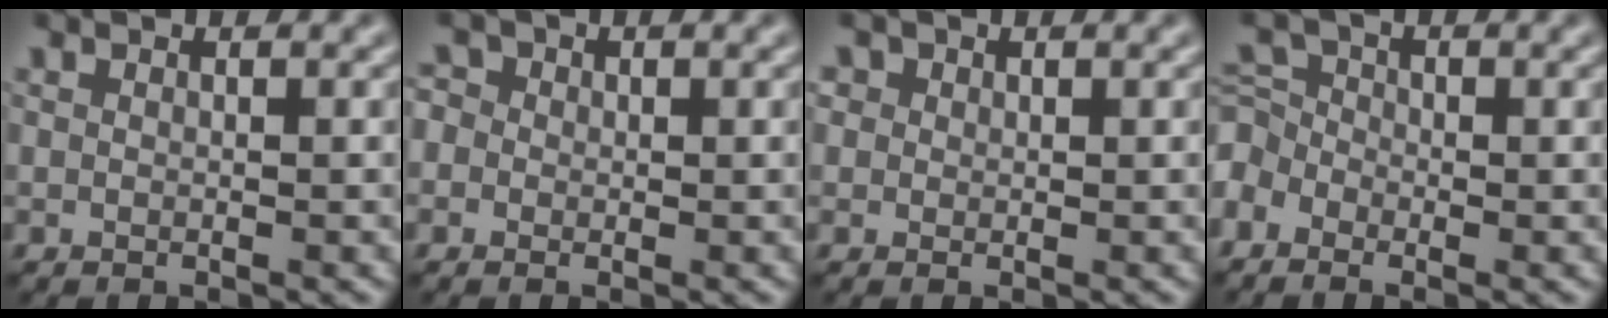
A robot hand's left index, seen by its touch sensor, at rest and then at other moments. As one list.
[{"total": 1.6, "force": [0.1, 1.5, 0.5], "torque": [-0.007, 0.013, -0.014]}, {"total": 0.9, "force": [0.3, 0.9, 0.1], "torque": [-0.002, -0.001, 0.005]}, {"total": 3.7, "force": [-1.9, 2.7, 1.6], "torque": [-0.032, 0.017, -0.042]}]